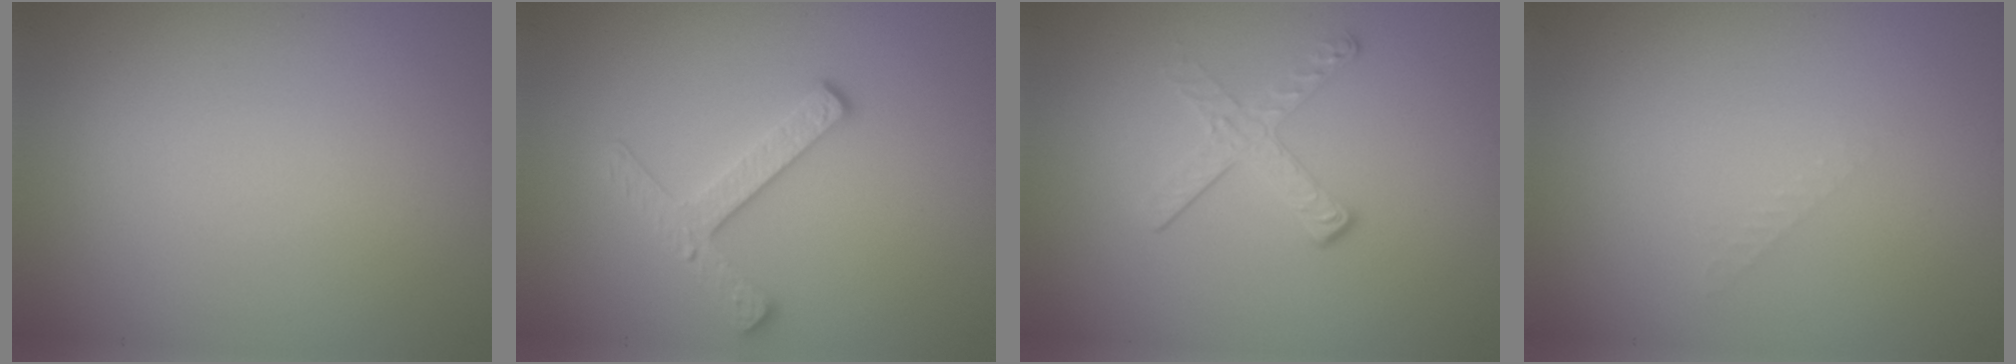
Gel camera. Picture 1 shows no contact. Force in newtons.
{"total": 3.1, "press": 2.8, "slide": 1.2}
{"total": 2.1, "press": 1.4, "slide": 1.6}
{"total": 0.8, "press": 0.7, "slide": 0.2}